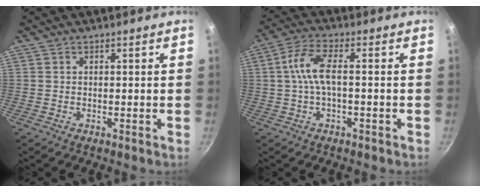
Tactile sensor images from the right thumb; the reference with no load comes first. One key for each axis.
{"total": 6.8, "fx": -0.3, "fy": 2.6, "fz": 6.2, "tx": -0.139, "ty": 0.023, "tz": -0.013}